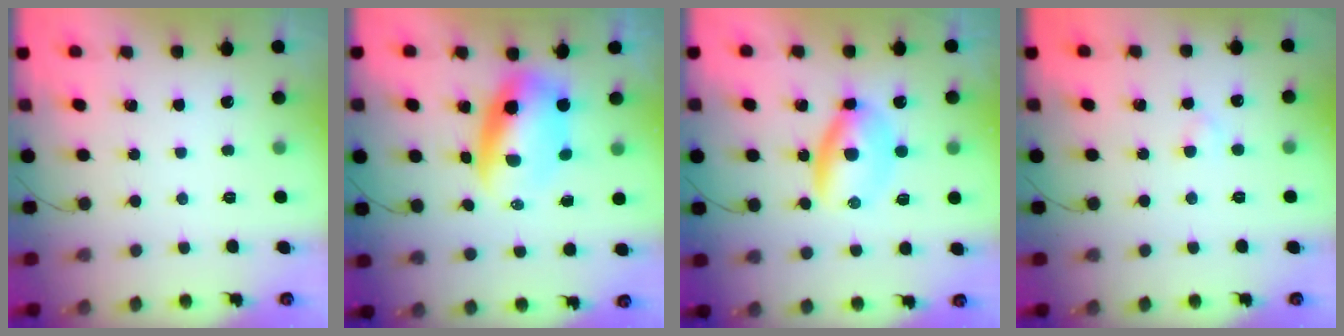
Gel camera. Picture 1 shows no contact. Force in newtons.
{"total": 8.3, "press": 8.1, "slide": 2.2}
{"total": 6.2, "press": 6.1, "slide": 1.2}
{"total": 2.3, "press": 2.1, "slide": 1.0}